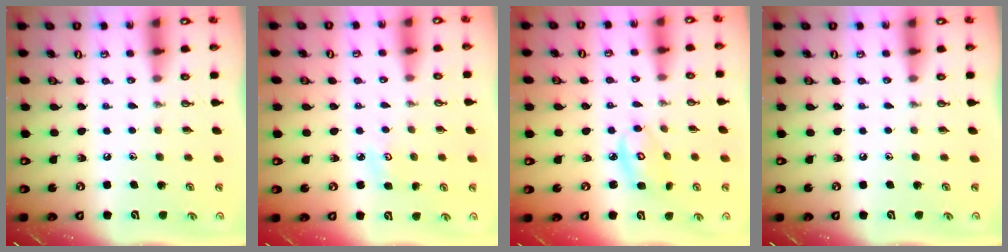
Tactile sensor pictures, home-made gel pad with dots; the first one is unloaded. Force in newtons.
{"total": 3.2, "press": 3.1, "slide": 0.4}
{"total": 6.4, "press": 6.4, "slide": 0.3}
{"total": 0.0}